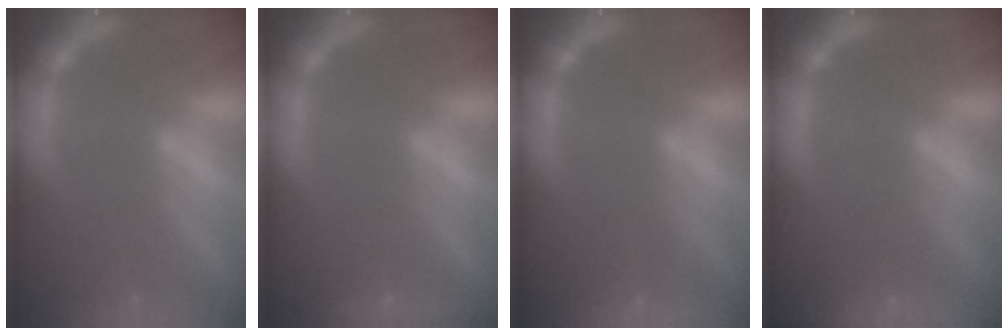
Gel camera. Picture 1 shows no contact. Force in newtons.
{"total": 1.9}
{"total": 10.1}
{"total": 7.0}